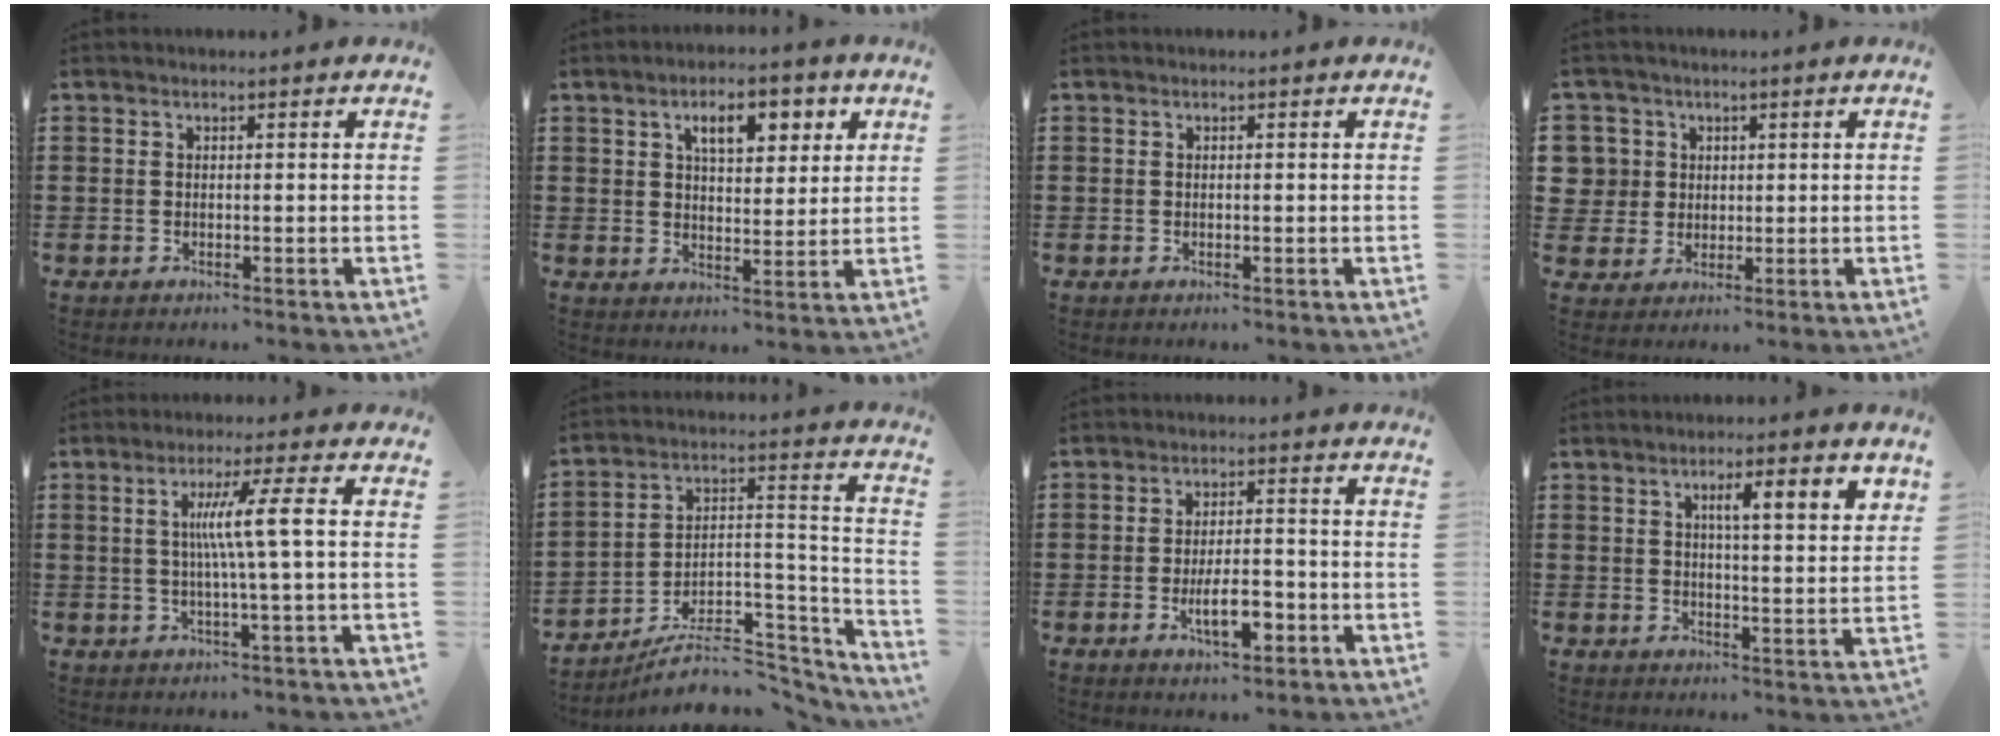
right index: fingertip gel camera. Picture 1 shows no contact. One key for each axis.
{"total": 6.5, "fx": 3.2, "fy": 2.9, "fz": 4.9, "tx": -0.077, "ty": -0.001, "tz": 0.045}
{"total": 0.0}
{"total": 5.0, "fx": 1.1, "fy": 4.9, "fz": 0.5, "tx": -0.041, "ty": 0.014, "tz": 0.017}
{"total": 7.1, "fx": 0.5, "fy": -0.7, "fz": 7.1, "tx": -0.134, "ty": -0.002, "tz": -0.002}
{"total": 7.8, "fx": -6.2, "fy": 3.2, "fz": 3.4, "tx": -0.045, "ty": 0.018, "tz": -0.112}
{"total": 6.4, "fx": -2.6, "fy": 2.4, "fz": 5.3, "tx": -0.099, "ty": 0.001, "tz": -0.048}
{"total": 5.4, "fx": 2.3, "fy": 0.9, "fz": 4.8, "tx": -0.090, "ty": 0.001, "tz": 0.032}